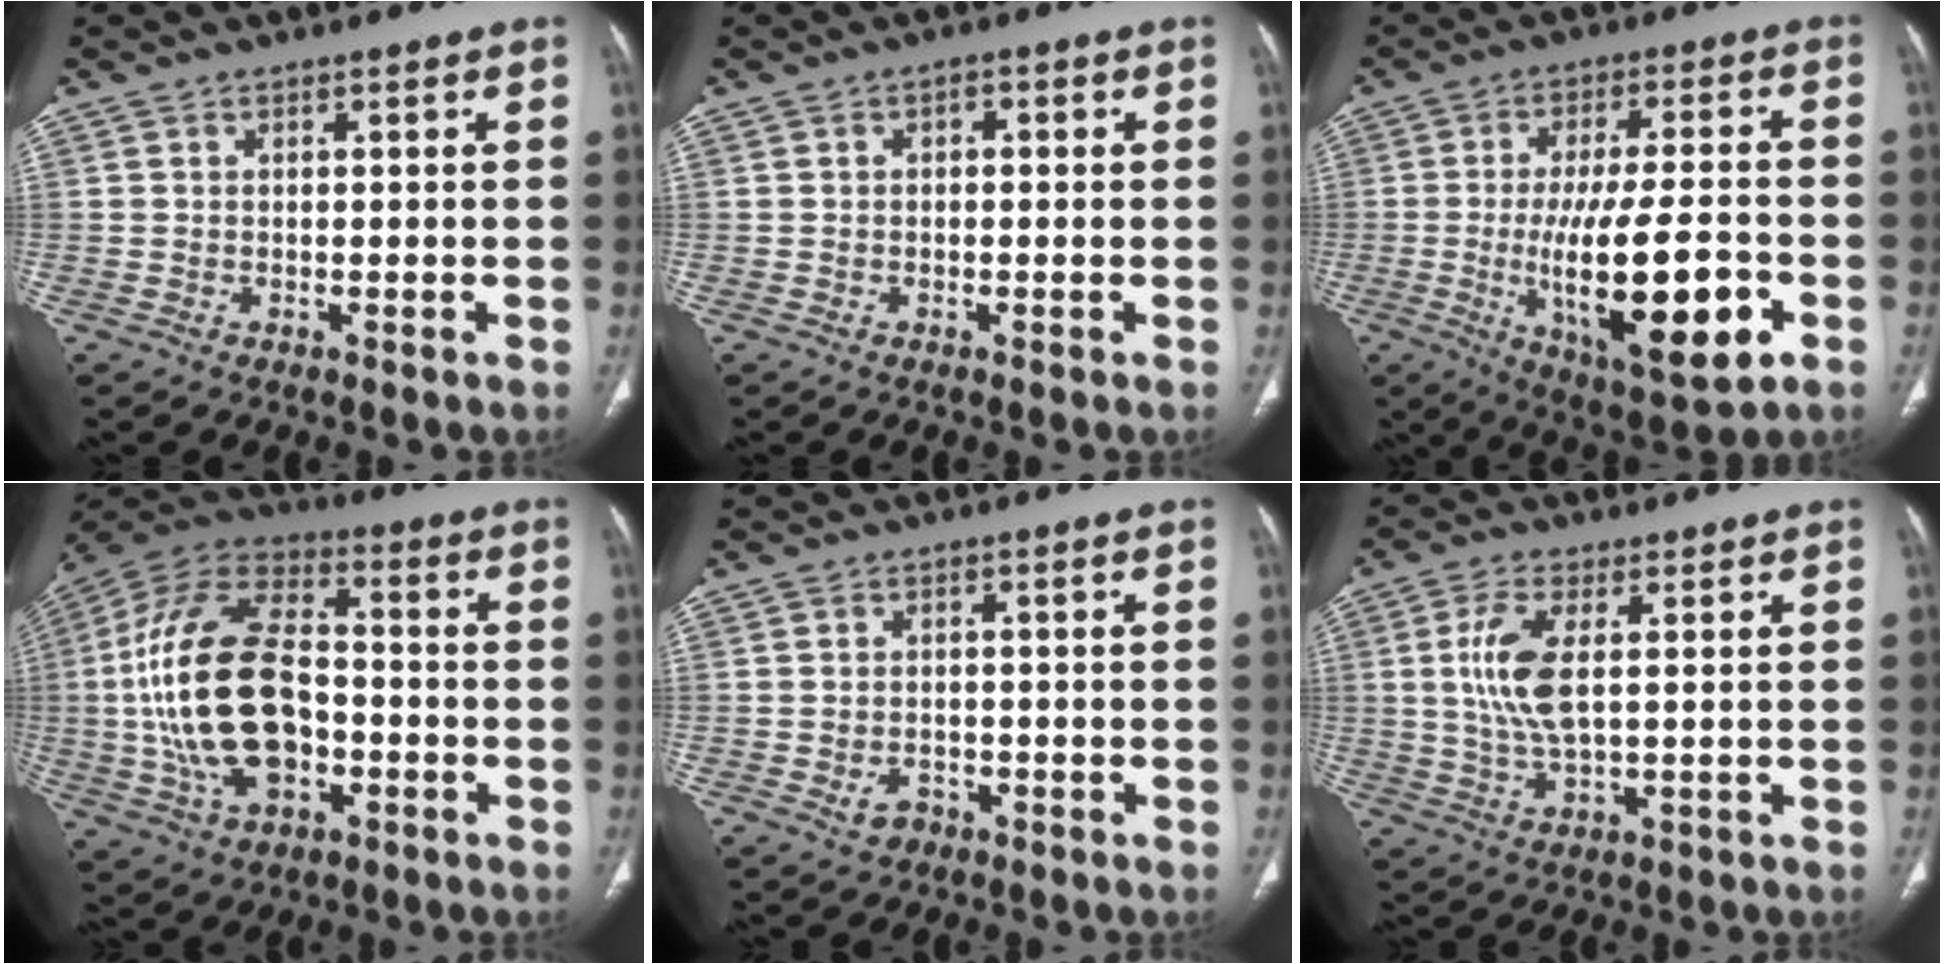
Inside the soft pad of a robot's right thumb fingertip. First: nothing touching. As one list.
[{"total": 1.4, "force": [0.1, 1.0, 1.0], "torque": [-0.008, 0.006, -0.003]}, {"total": 19.4, "force": [-4.9, 6.3, 17.7], "torque": [-0.284, 0.009, -0.062]}, {"total": 22.5, "force": [-2.6, 13.1, 18.1], "torque": [-0.355, 0.026, -0.044]}, {"total": 2.7, "force": [-1.3, 2.0, 1.3], "torque": [-0.019, 0.011, -0.015]}, {"total": 8.5, "force": [1.3, 3.4, 7.7], "torque": [-0.176, -0.006, 0.029]}]